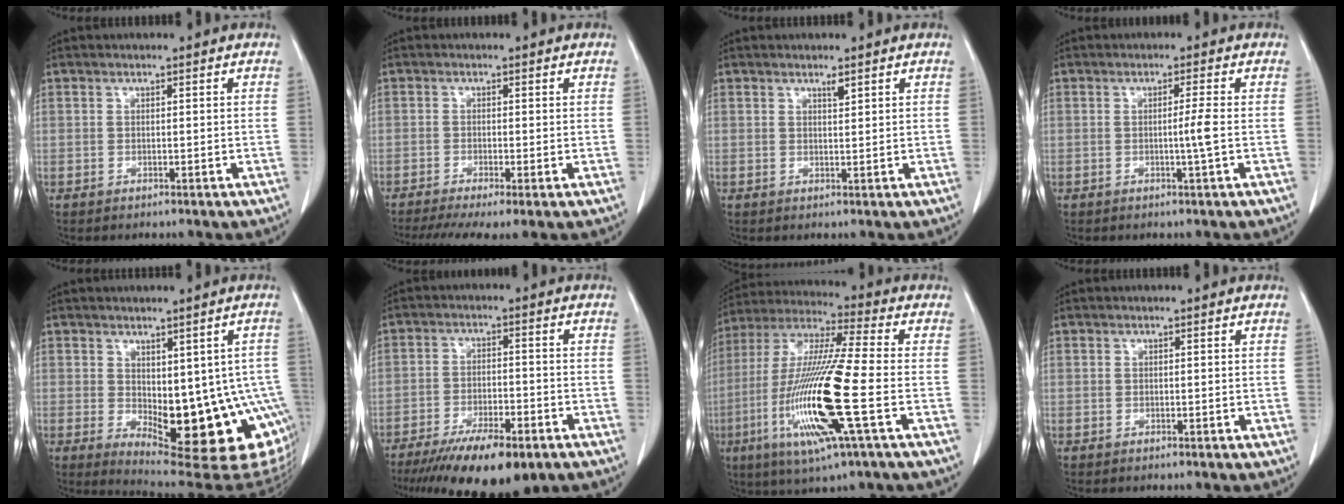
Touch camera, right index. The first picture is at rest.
{"total": 7.1, "force": [-4.9, 1.0, 5.1], "torque": [-0.081, -0.011, -0.083]}
{"total": 1.0, "force": [0.8, 0.1, 0.6], "torque": [-0.013, -0.005, 0.014]}
{"total": 2.6, "force": [-0.4, -0.8, 2.4], "torque": [-0.040, -0.004, -0.007]}
{"total": 17.8, "force": [-4.6, 6.8, 15.8], "torque": [-0.139, -0.003, -0.039]}
{"total": 13.6, "force": [-9.4, 3.6, 9.1], "torque": [-0.146, -0.023, -0.148]}
{"total": 19.2, "force": [-5.3, 0.7, 18.5], "torque": [-0.394, -0.023, -0.104]}
{"total": 0.0}